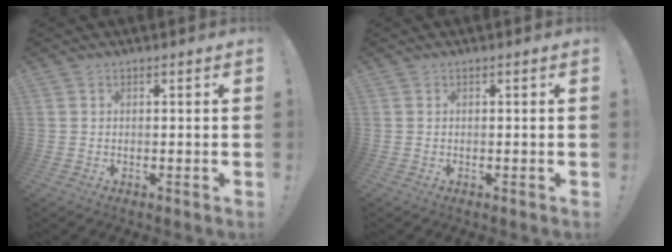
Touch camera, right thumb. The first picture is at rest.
{"total": 0.0}